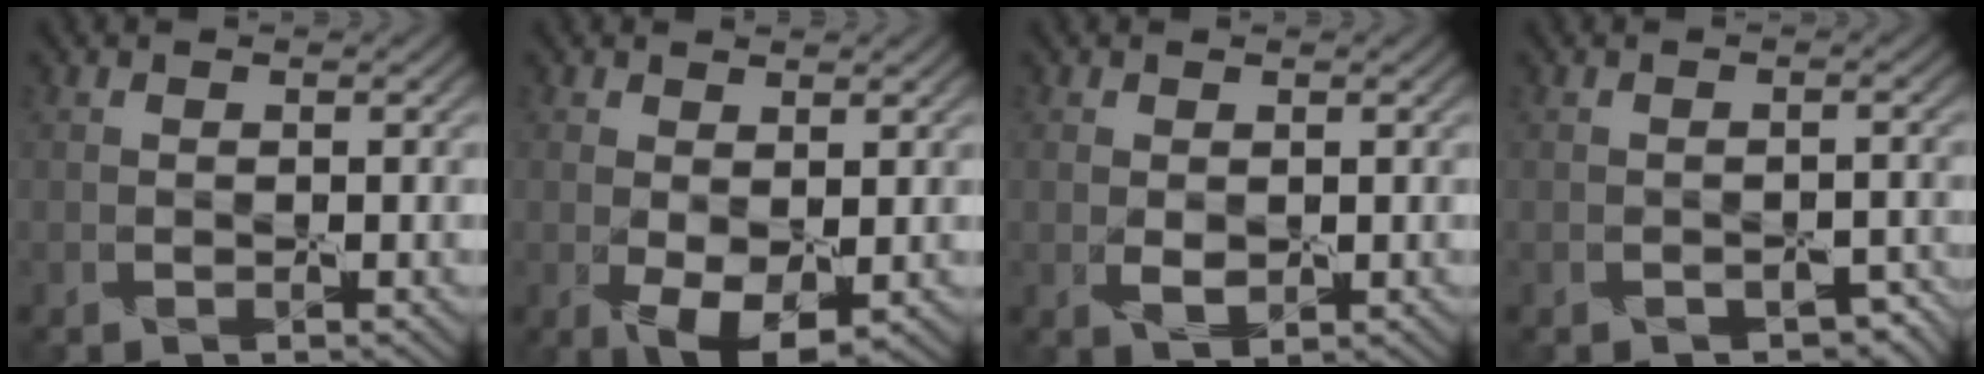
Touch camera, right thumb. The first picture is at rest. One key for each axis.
{"total": 4.3, "fx": -0.3, "fy": 2.2, "fz": 3.7, "tx": -0.081, "ty": -0.011, "tz": 0.001}
{"total": 1.8, "fx": 0.1, "fy": 1.2, "fz": 1.4, "tx": -0.034, "ty": -0.006, "tz": 0.008}
{"total": 2.7, "fx": -1.7, "fy": 1.5, "fz": 1.4, "tx": -0.023, "ty": -0.007, "tz": -0.013}